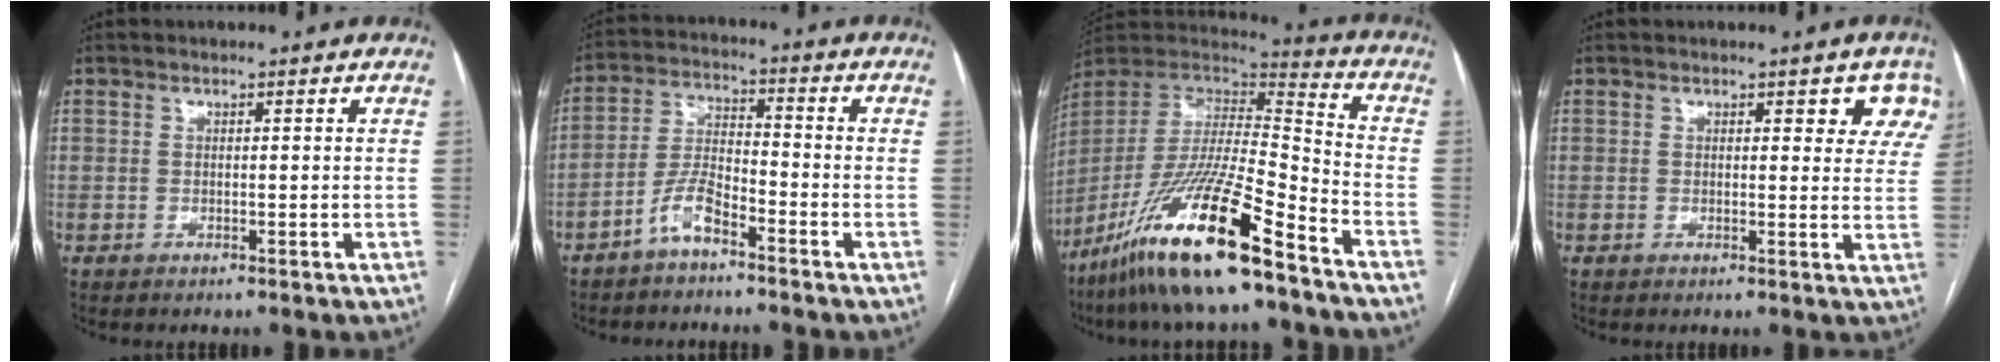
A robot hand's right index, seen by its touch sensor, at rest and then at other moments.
{"total": 5.9, "force": [-4.2, 1.5, 4.0], "torque": [-0.092, 0.007, -0.085]}
{"total": 22.4, "force": [-15.4, 1.5, 16.2], "torque": [-0.332, -0.040, -0.288]}
{"total": 5.9, "force": [3.5, 2.7, 3.9], "torque": [-0.023, -0.001, 0.025]}